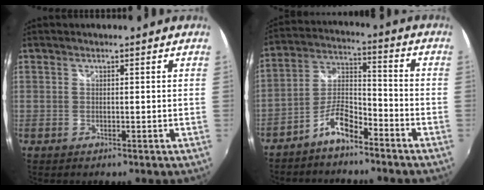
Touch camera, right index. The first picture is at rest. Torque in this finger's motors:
{"motor_torque": [1.02, -1.11, 0.20, 0.06]}